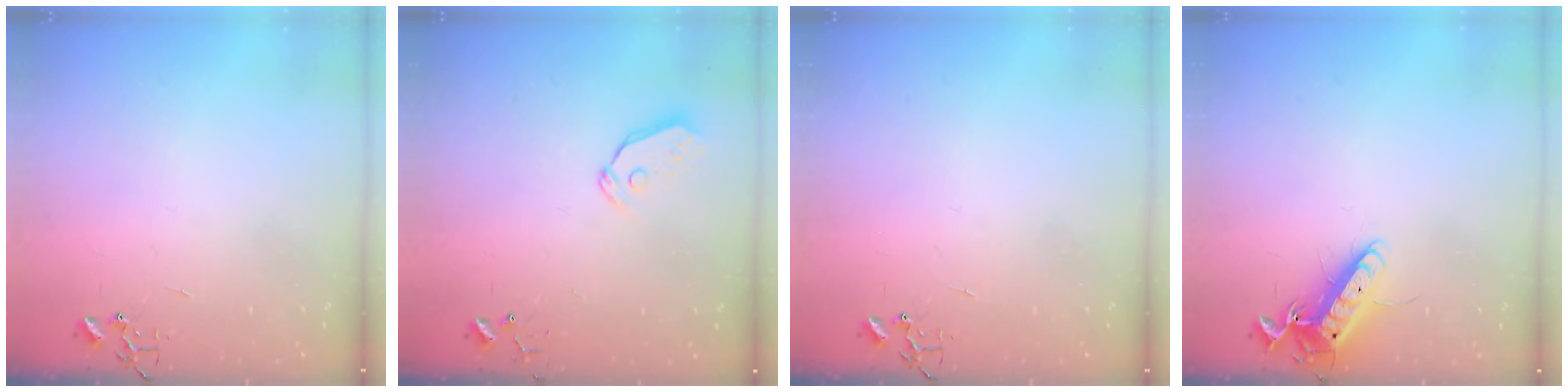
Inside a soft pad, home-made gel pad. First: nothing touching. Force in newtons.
{"total": 4.8, "press": 4.8, "slide": 0.4}
{"total": 0.0}
{"total": 13.2, "press": 13.1, "slide": 1.2}